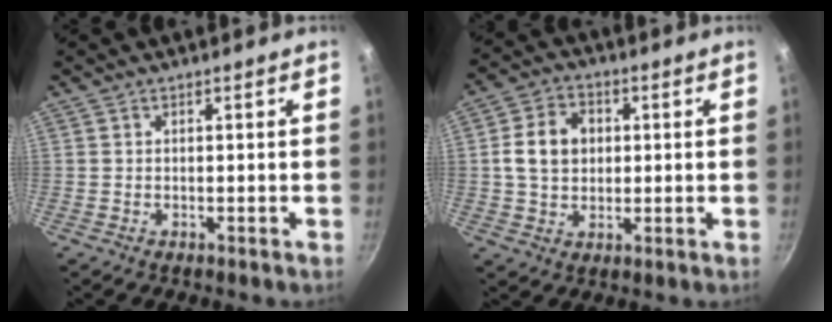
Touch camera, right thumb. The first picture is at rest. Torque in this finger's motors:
{"motor_torque": [1.08, 1.64, 1.03, 0.21, 0.06]}